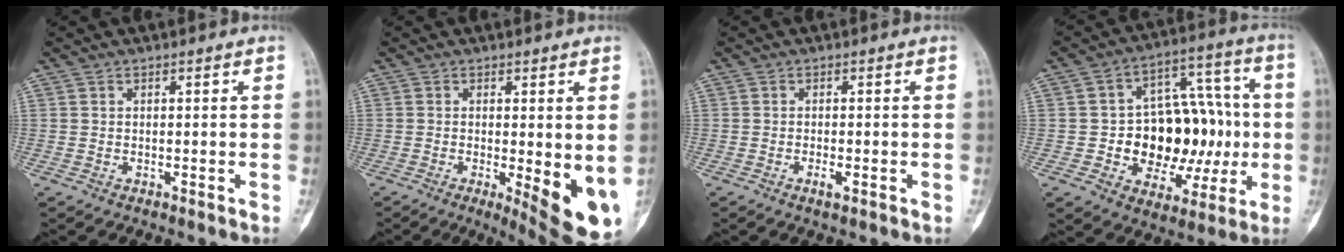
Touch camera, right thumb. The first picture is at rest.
{"total": 11.1, "force": [-2.2, 3.0, 10.5], "torque": [-0.127, -0.022, -0.020]}
{"total": 1.6, "force": [-0.7, 0.5, 1.3], "torque": [-0.021, 0.000, -0.013]}
{"total": 20.2, "force": [-1.6, 13.6, 14.8], "torque": [-0.154, 0.043, -0.008]}